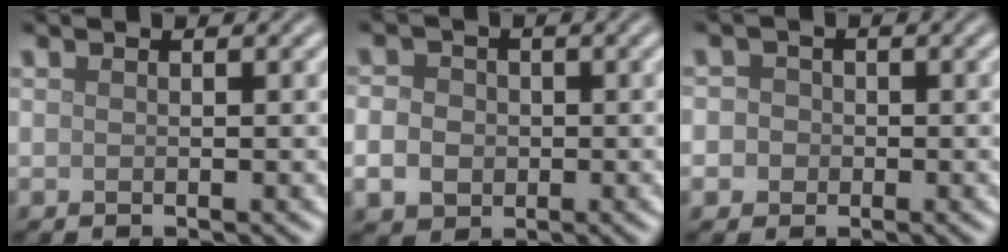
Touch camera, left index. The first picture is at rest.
{"total": 3.6, "force": [-0.5, 3.1, 1.7], "torque": [-0.022, 0.002, -0.019]}
{"total": 3.3, "force": [0.2, 3.1, 1.2], "torque": [0.007, 0.026, -0.028]}